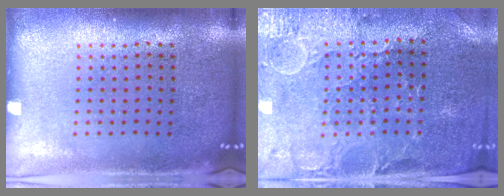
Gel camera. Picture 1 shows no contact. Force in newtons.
{"total": 1.1, "press": 1.0, "slide": 0.4}